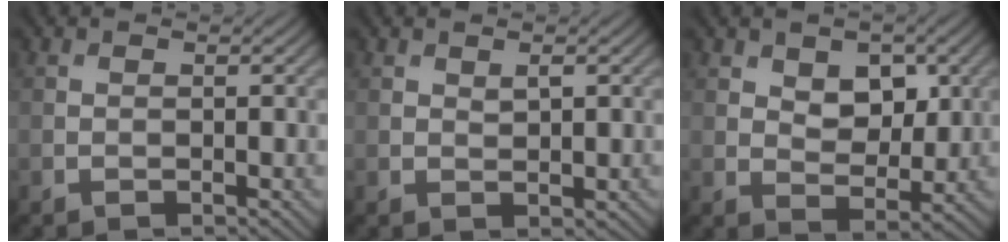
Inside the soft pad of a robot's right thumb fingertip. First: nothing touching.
{"total": 1.2, "force": [0.7, 0.7, 0.7], "torque": [-0.014, -0.006, 0.018]}
{"total": 5.5, "force": [2.1, 3.6, 3.7], "torque": [-0.061, -0.008, 0.029]}